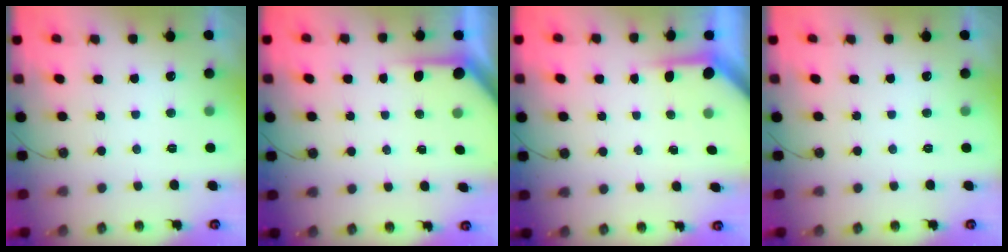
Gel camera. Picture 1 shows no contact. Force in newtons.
{"total": 3.9, "press": 3.8, "slide": 0.4}
{"total": 3.6, "press": 3.6, "slide": 0.3}
{"total": 0.0}